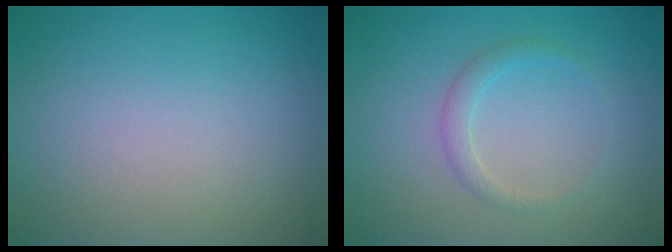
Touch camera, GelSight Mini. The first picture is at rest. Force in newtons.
{"total": 1.5, "press": 1.5, "slide": 0.2}